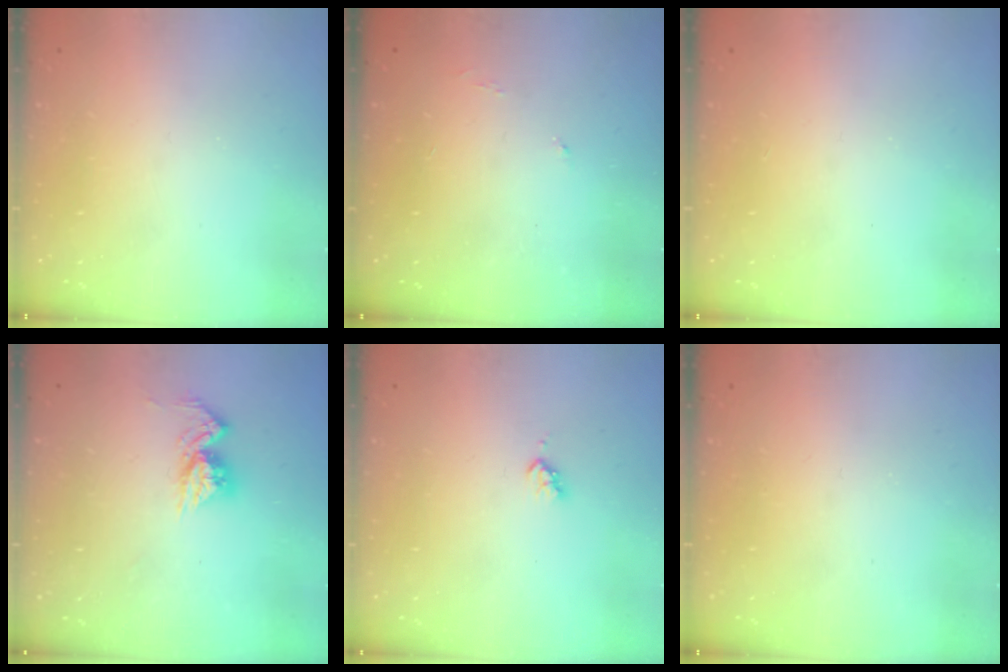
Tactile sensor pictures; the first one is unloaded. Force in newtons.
{"total": 3.1, "press": 3.1, "slide": 0.5}
{"total": 1.1, "press": 1.1, "slide": 0.1}
{"total": 9.6, "press": 9.6, "slide": 0.8}
{"total": 3.1, "press": 3.0, "slide": 0.5}
{"total": 0.0}